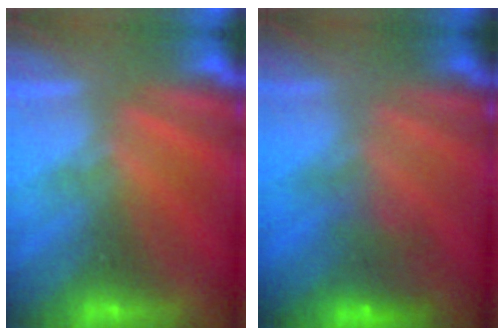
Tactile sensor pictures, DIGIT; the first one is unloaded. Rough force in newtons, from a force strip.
{"total": 4.7}